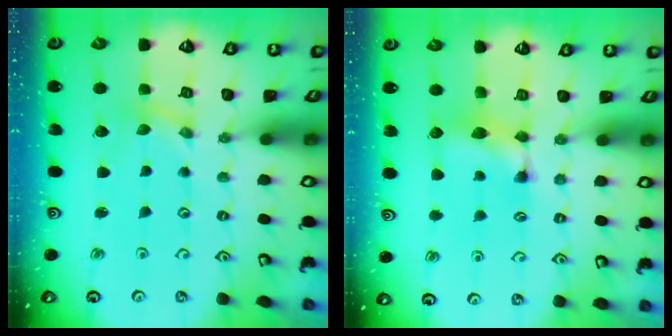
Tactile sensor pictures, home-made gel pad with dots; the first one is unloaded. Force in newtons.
{"total": 7.8, "press": 7.8, "slide": 0.5}